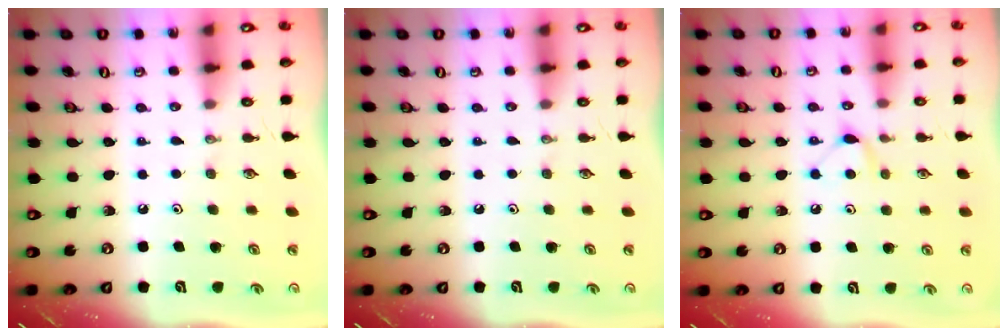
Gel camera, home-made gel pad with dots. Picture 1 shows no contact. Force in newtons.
{"total": 0.0}
{"total": 5.9, "press": 5.8, "slide": 0.8}